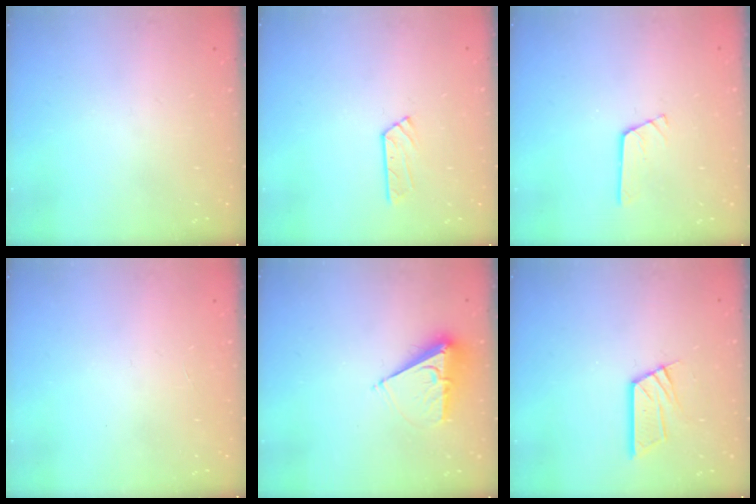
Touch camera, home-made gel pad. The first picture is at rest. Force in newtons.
{"total": 3.3, "press": 3.2, "slide": 0.4}
{"total": 2.9, "press": 2.8, "slide": 0.3}
{"total": 0.0}
{"total": 7.0, "press": 7.0, "slide": 0.7}
{"total": 10.5, "press": 10.4, "slide": 1.1}